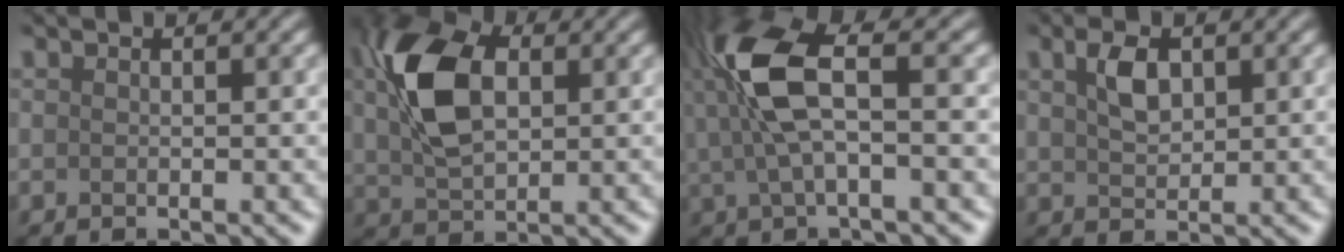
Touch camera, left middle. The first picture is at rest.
{"total": 7.0, "force": [2.0, 4.1, 5.4], "torque": [-0.136, 0.015, 0.041]}
{"total": 6.3, "force": [0.9, 1.9, 5.9], "torque": [-0.155, 0.023, 0.019]}
{"total": 1.4, "force": [1.1, 0.4, 0.8], "torque": [-0.036, 0.005, 0.034]}